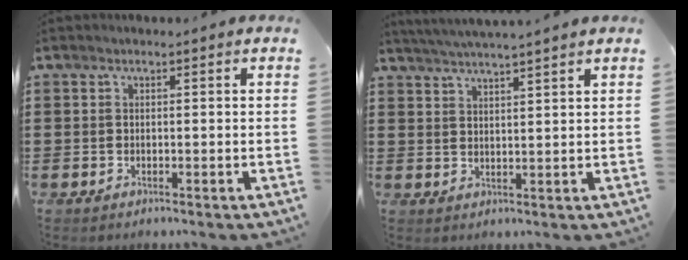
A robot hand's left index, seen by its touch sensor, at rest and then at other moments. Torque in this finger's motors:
{"motor_torque": [1.18, -0.95, 0.30, 0.15]}